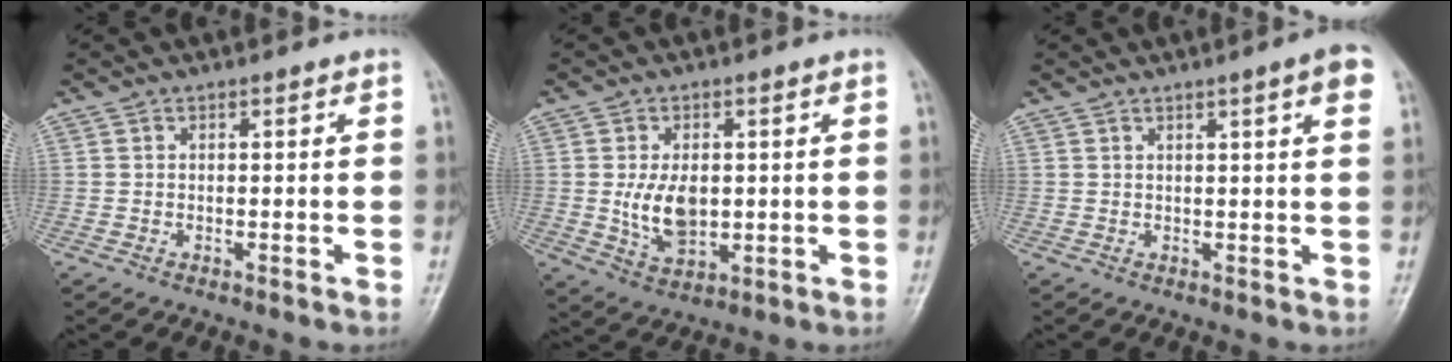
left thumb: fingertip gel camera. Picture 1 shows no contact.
{"total": 8.0, "force": [0.2, 4.9, 6.3], "torque": [-0.103, -0.010, 0.014]}
{"total": 4.6, "force": [2.2, 0.2, 4.0], "torque": [-0.049, -0.003, 0.028]}